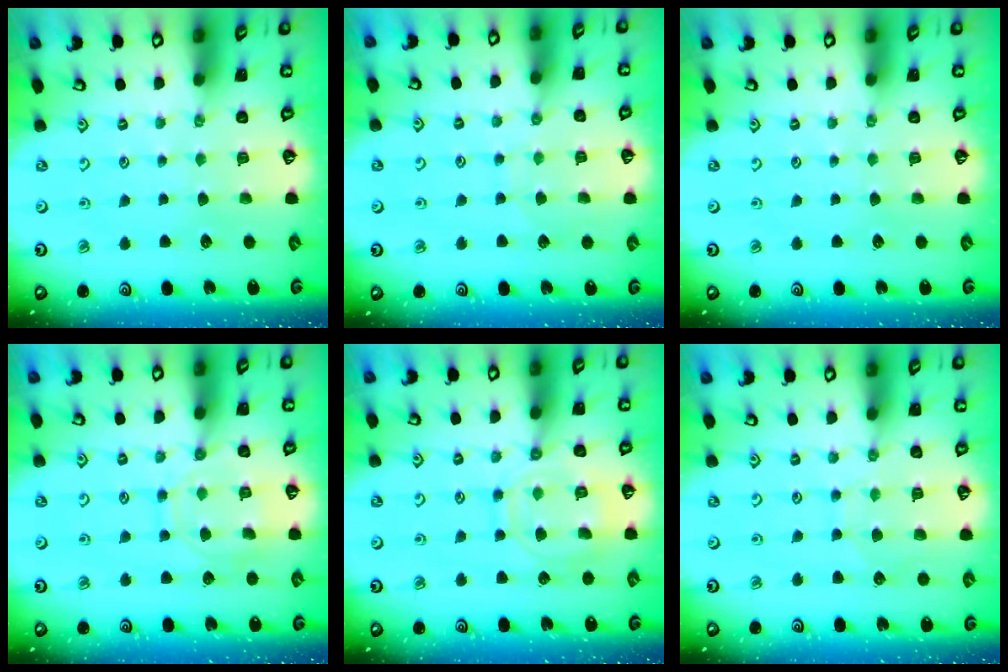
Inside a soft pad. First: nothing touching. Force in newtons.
{"total": 6.6, "press": 6.6, "slide": 0.5}
{"total": 0.0}
{"total": 11.3, "press": 11.3, "slide": 0.8}
{"total": 11.8, "press": 11.7, "slide": 1.1}
{"total": 7.1, "press": 7.0, "slide": 0.5}